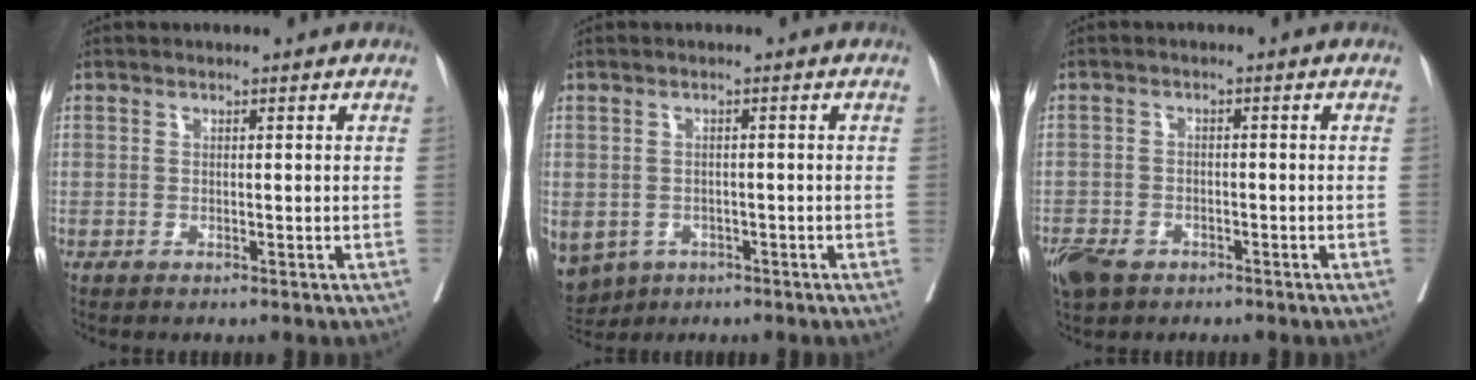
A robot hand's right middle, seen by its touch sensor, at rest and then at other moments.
{"total": 11.8, "force": [-5.9, 9.2, 4.5], "torque": [-0.135, -0.010, -0.077]}
{"total": 8.1, "force": [-5.2, 4.8, 3.9], "torque": [-0.094, -0.009, -0.084]}